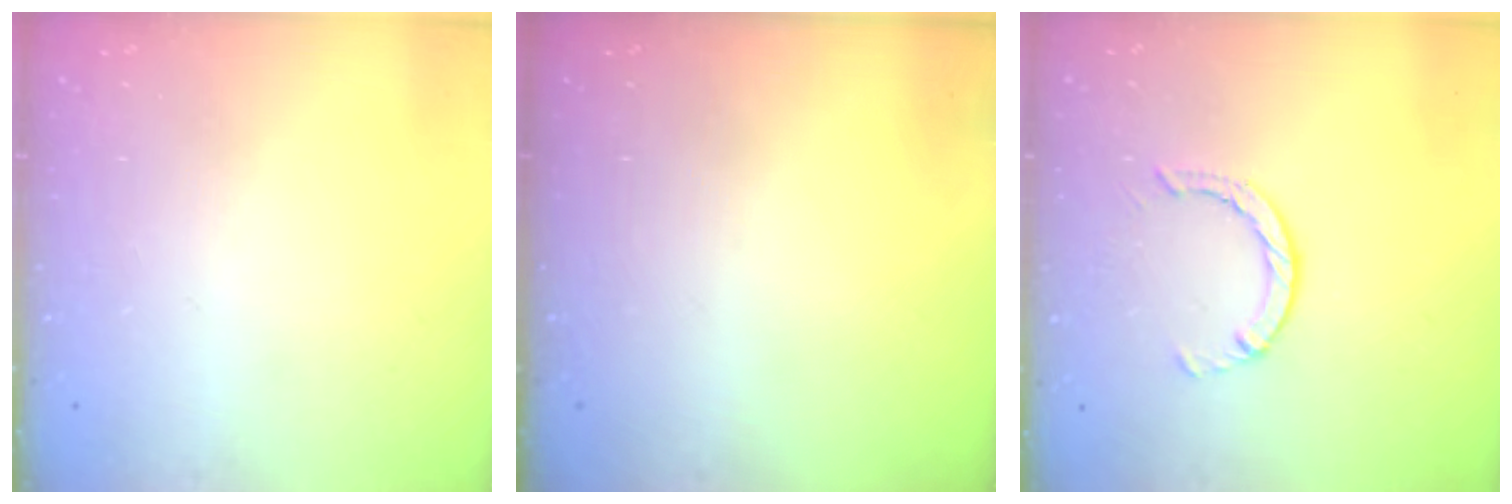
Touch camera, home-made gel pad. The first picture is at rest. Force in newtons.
{"total": 0.0}
{"total": 2.5, "press": 2.4, "slide": 0.4}